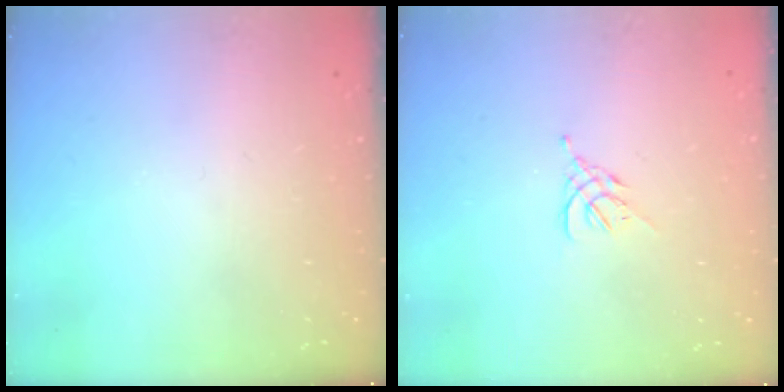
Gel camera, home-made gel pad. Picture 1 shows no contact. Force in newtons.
{"total": 2.6, "press": 2.5, "slide": 0.7}